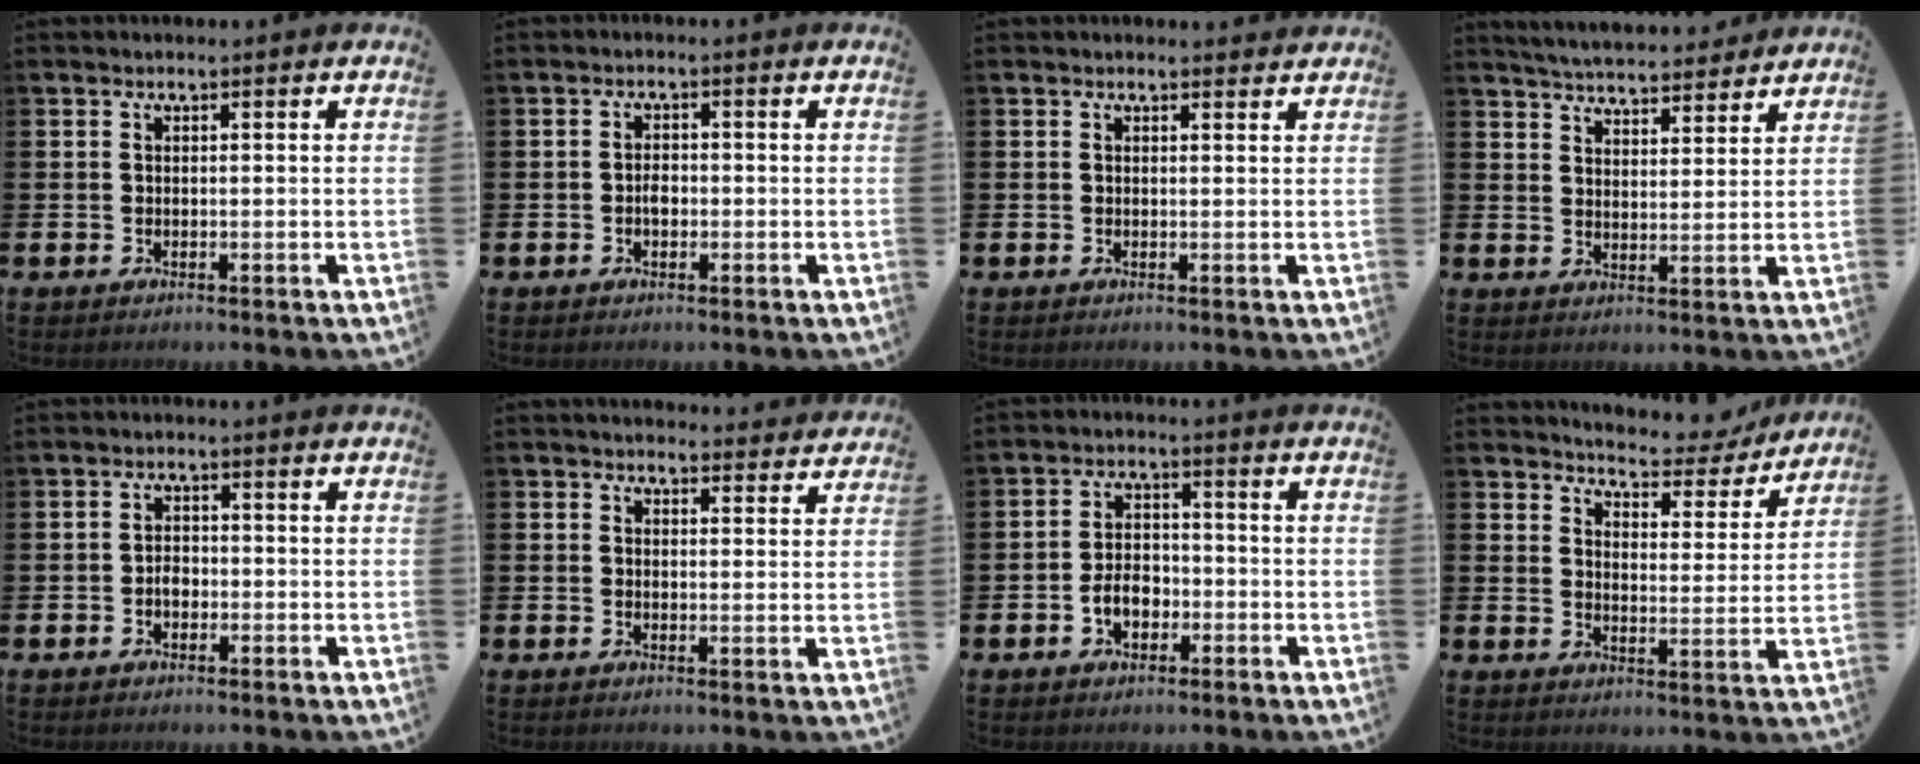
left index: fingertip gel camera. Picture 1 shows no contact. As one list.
[{"total": 1.7, "force": [-0.3, 1.1, 1.3], "torque": [-0.010, 0.000, -0.011]}, {"total": 0.0}, {"total": 4.8, "force": [4.7, 0.5, 0.4], "torque": [-0.021, -0.027, 0.083]}, {"total": 1.9, "force": [-0.6, 1.4, 1.3], "torque": [-0.011, -0.001, -0.015]}, {"total": 3.3, "force": [3.2, 0.6, 0.1], "torque": [0.002, -0.020, 0.056]}, {"total": 4.1, "force": [-1.5, 2.8, 2.6], "torque": [-0.037, 0.001, -0.031]}, {"total": 4.8, "force": [4.8, 0.7, 0.3], "torque": [-0.025, -0.040, 0.079]}]